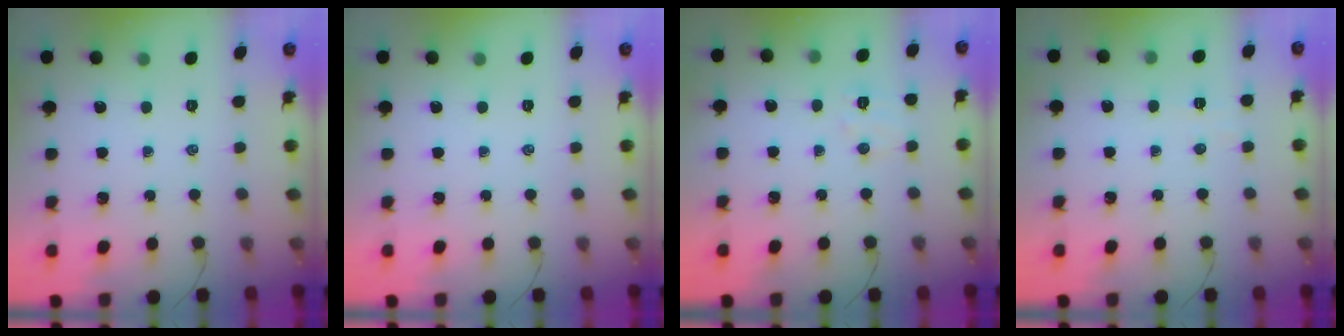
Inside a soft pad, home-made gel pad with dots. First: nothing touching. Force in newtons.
{"total": 0.0}
{"total": 4.8, "press": 4.7, "slide": 1.0}
{"total": 3.2, "press": 3.1, "slide": 1.0}